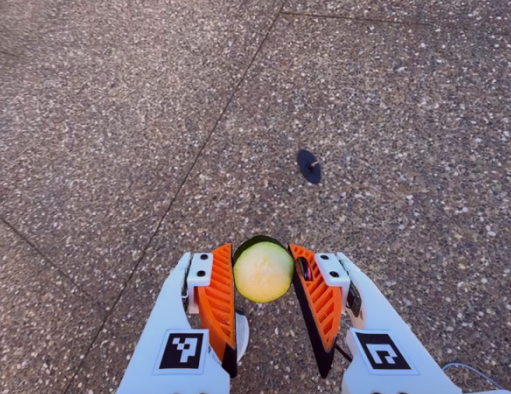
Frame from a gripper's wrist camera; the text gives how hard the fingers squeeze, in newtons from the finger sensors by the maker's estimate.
{"total": 8.5, "left": 8.2, "right": 8.9}